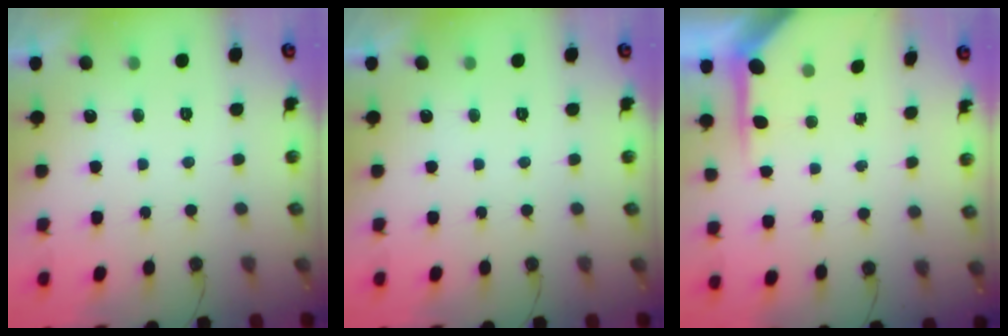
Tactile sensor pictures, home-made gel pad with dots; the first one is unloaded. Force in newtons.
{"total": 0.0}
{"total": 6.1, "press": 6.1, "slide": 0.4}